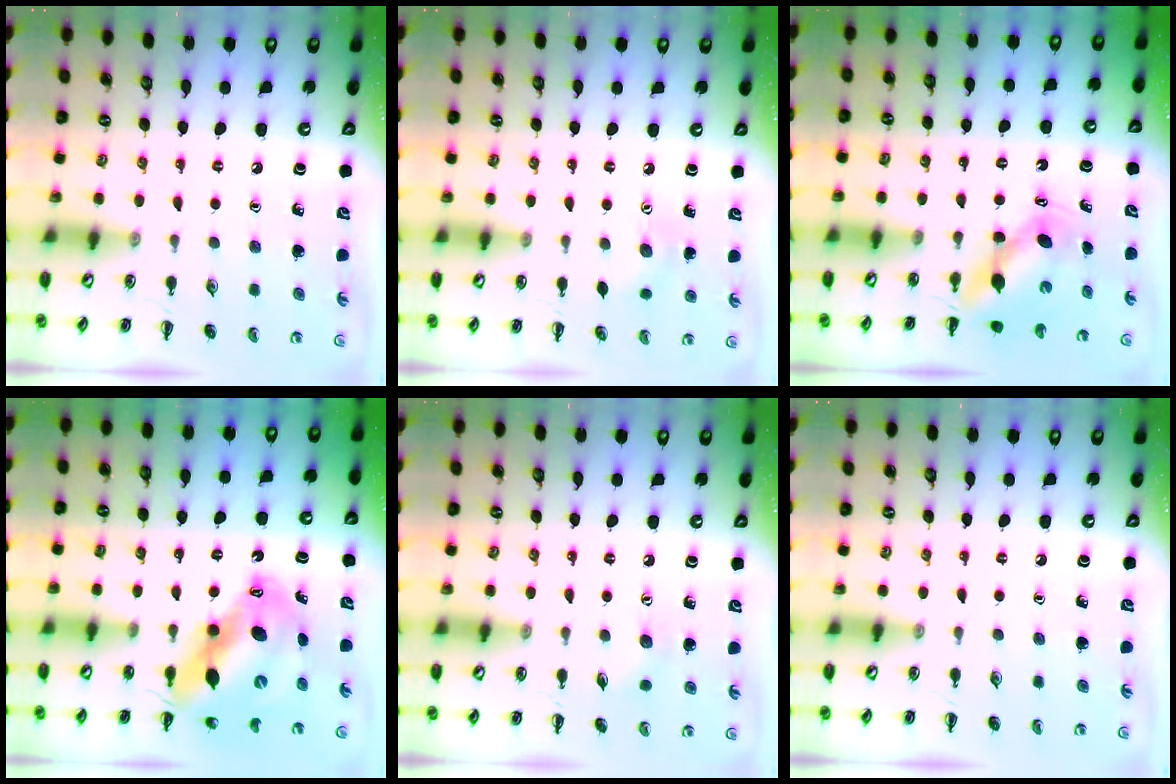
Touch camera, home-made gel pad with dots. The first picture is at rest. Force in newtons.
{"total": 5.3, "press": 5.1, "slide": 1.2}
{"total": 6.2, "press": 6.2, "slide": 0.5}
{"total": 14.7, "press": 14.1, "slide": 3.9}
{"total": 3.9, "press": 3.7, "slide": 1.0}
{"total": 0.0}